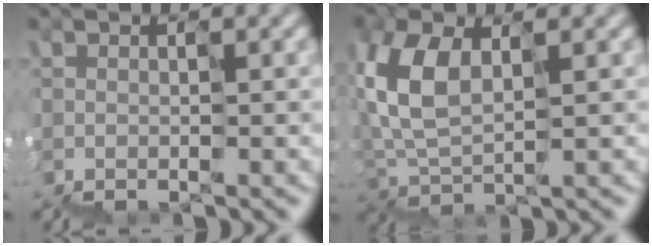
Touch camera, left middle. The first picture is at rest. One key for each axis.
{"total": 4.0, "fx": 1.9, "fy": 2.3, "fz": 2.7, "tx": -0.096, "ty": 0.020, "tz": 0.032}